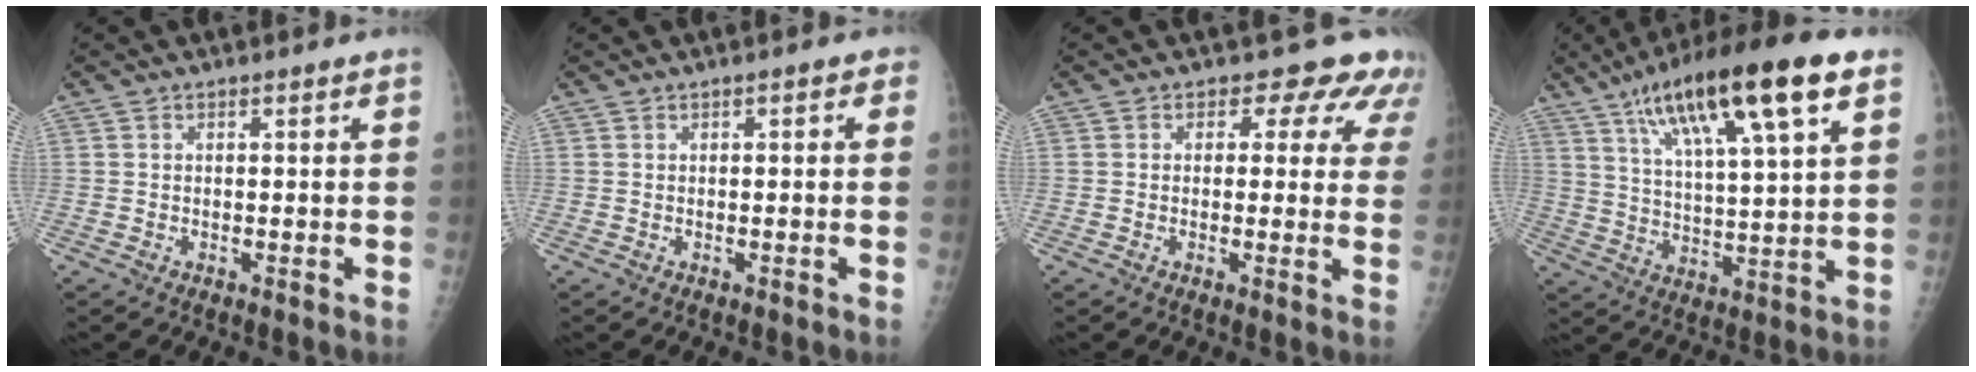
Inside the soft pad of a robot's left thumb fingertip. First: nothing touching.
{"total": 1.2, "force": [0.3, 0.7, 0.9], "torque": [-0.004, 0.003, -0.001]}
{"total": 7.9, "force": [5.7, 5.1, 2.1], "torque": [0.027, -0.017, 0.041]}
{"total": 20.9, "force": [10.8, 4.5, 17.2], "torque": [-0.282, -0.012, 0.186]}